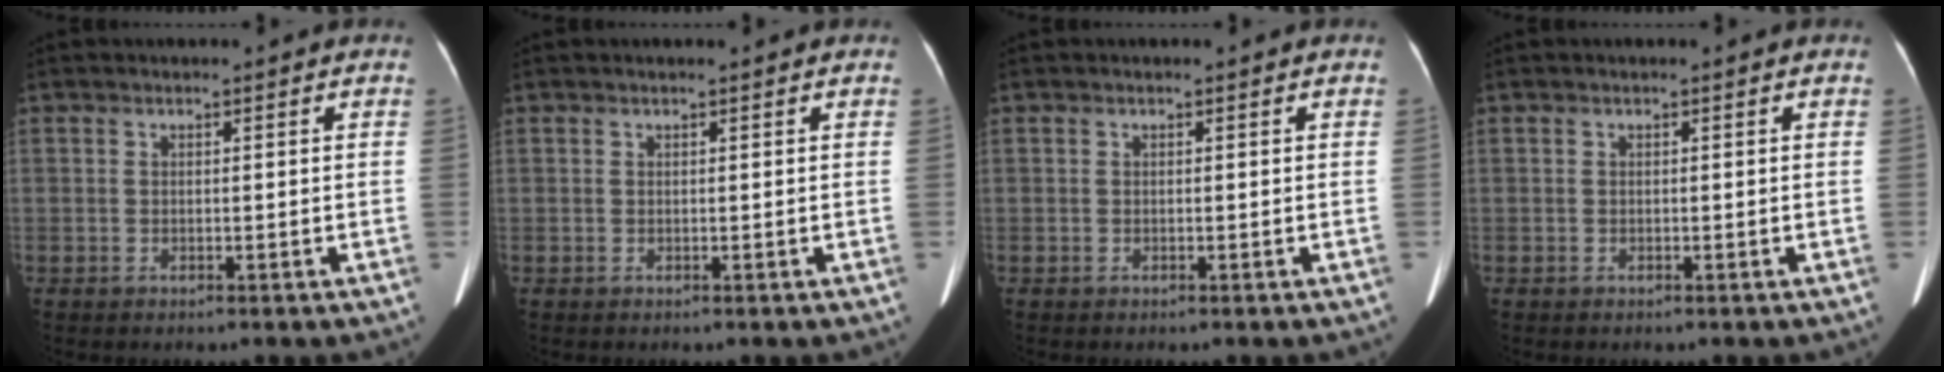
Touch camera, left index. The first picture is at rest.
{"total": 0.6, "force": [0.6, 0.1, 0.2], "torque": [-0.007, 0.005, 0.006]}
{"total": 0.0}
{"total": 0.0}